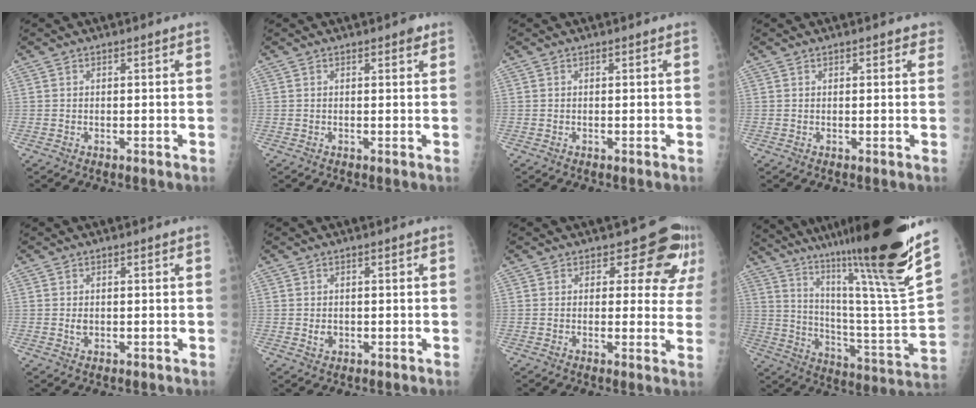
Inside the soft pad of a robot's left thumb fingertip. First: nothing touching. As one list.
[{"total": 1.4, "force": [0.8, 0.6, 1.0], "torque": [-0.009, 0.000, 0.007]}, {"total": 0.0}, {"total": 2.2, "force": [1.2, 1.1, 1.4], "torque": [-0.006, 0.000, 0.011]}, {"total": 1.8, "force": [0.2, 1.1, 1.3], "torque": [-0.016, 0.001, 0.006]}, {"total": 2.1, "force": [-0.2, 1.7, 1.3], "torque": [-0.013, 0.003, 0.000]}, {"total": 8.4, "force": [5.8, 4.8, 3.8], "torque": [-0.004, -0.031, 0.048]}, {"total": 35.1, "force": [24.0, 3.5, 25.4], "torque": [-0.340, -0.113, 0.365]}]